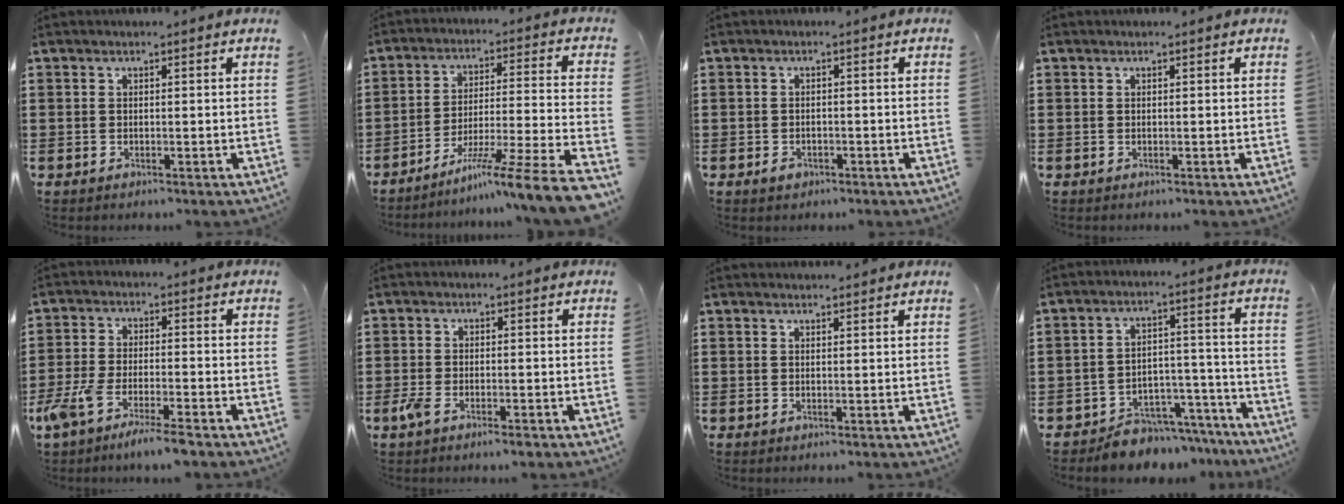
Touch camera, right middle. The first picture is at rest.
{"total": 9.3, "force": [-7.2, -1.1, 5.7], "torque": [-0.085, -0.008, -0.145]}
{"total": 1.1, "force": [-0.7, 0.7, 0.5], "torque": [-0.012, -0.001, -0.016]}
{"total": 0.0}
{"total": 6.1, "force": [-5.0, 0.2, 3.6], "torque": [-0.083, -0.017, -0.095]}
{"total": 2.8, "force": [-1.7, 0.8, 2.1], "torque": [-0.056, -0.007, -0.038]}
{"total": 0.9, "force": [0.9, 0.0, 0.1], "torque": [0.004, -0.004, 0.015]}
{"total": 6.3, "force": [-6.0, 1.8, 0.6], "torque": [-0.006, 0.026, -0.117]}